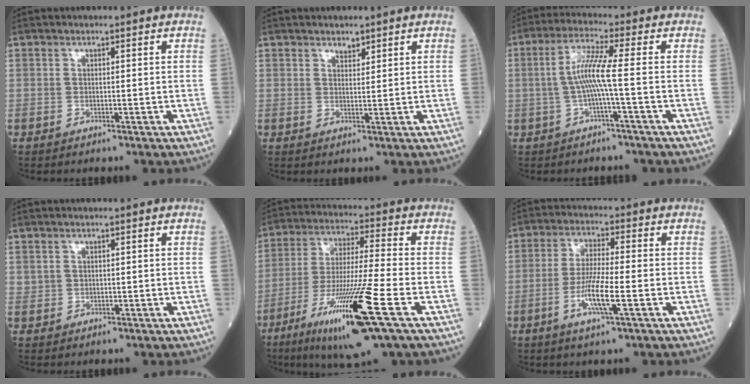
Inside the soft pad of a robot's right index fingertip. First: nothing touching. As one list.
[{"total": 1.5, "force": [1.2, 0.5, 0.6], "torque": [-0.009, -0.004, 0.020]}, {"total": 6.0, "force": [-0.8, -0.6, 5.9], "torque": [-0.122, 0.015, -0.016]}, {"total": 0.8, "force": [0.4, 0.7, 0.1], "torque": [0.008, 0.001, 0.004]}, {"total": 17.3, "force": [-8.0, 0.0, 15.3], "torque": [-0.303, -0.040, -0.143]}, {"total": 7.4, "force": [-2.5, 0.3, 7.0], "torque": [-0.134, -0.008, -0.049]}]